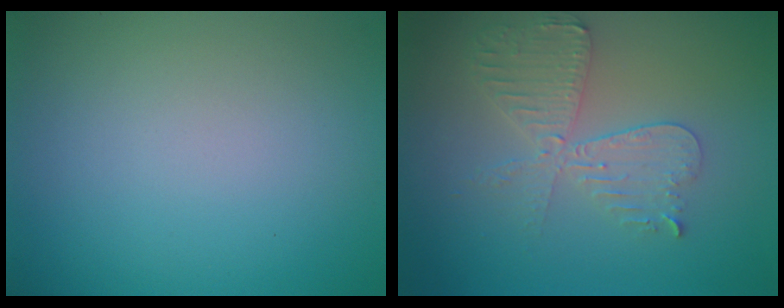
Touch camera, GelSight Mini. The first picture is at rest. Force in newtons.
{"total": 4.4, "press": 3.8, "slide": 2.2}